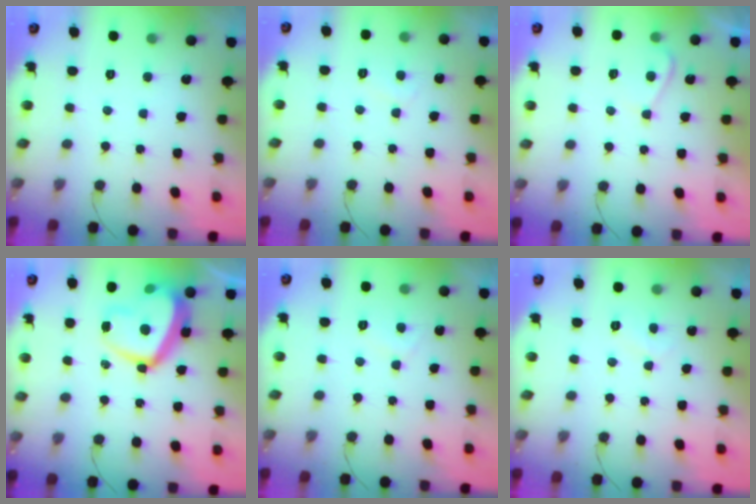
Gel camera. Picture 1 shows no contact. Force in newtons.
{"total": 1.2, "press": 1.2, "slide": 0.3}
{"total": 3.9, "press": 3.8, "slide": 0.5}
{"total": 15.8, "press": 15.8, "slide": 1.3}
{"total": 2.1, "press": 1.9, "slide": 0.7}
{"total": 2.1, "press": 2.1, "slide": 0.3}